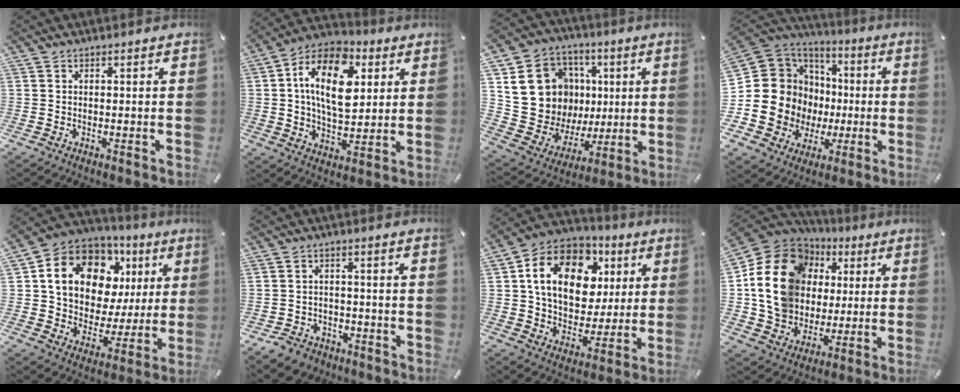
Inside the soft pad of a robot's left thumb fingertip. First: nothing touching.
{"total": 16.8, "force": [4.6, 10.6, 12.2], "torque": [-0.218, 0.002, 0.078]}
{"total": 17.6, "force": [5.0, 15.9, 5.7], "torque": [-0.091, -0.032, 0.128]}
{"total": 16.2, "force": [-0.8, 15.5, 4.6], "torque": [-0.106, -0.017, 0.018]}
{"total": 17.1, "force": [7.6, 12.0, 9.6], "torque": [-0.168, -0.040, 0.141]}
{"total": 5.2, "force": [-3.5, 3.7, 0.9], "torque": [-0.025, 0.018, -0.068]}
{"total": 17.4, "force": [5.7, 13.1, 9.9], "torque": [-0.185, -0.016, 0.104]}
{"total": 20.3, "force": [3.2, 17.2, 10.2], "torque": [-0.228, -0.019, 0.061]}